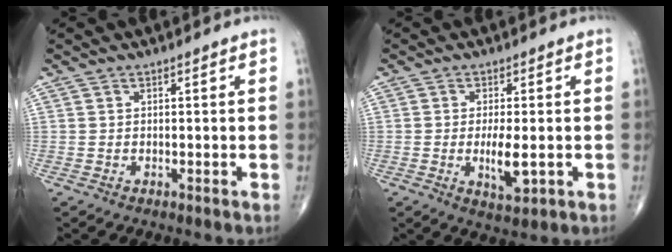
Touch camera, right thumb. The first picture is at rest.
{"total": 5.7, "force": [-0.9, 1.9, 5.3], "torque": [-0.093, -0.012, -0.013]}